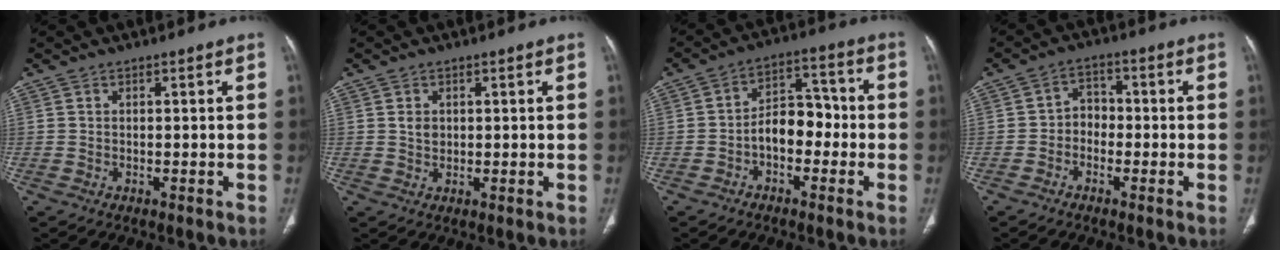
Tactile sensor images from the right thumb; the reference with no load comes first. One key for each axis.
{"total": 2.0, "fx": 0.5, "fy": 1.5, "fz": 1.1, "tx": -0.015, "ty": -0.004, "tz": 0.012}
{"total": 8.1, "fx": -2.1, "fy": 5.4, "fz": 5.7, "tx": -0.062, "ty": 0.042, "tz": -0.046}
{"total": 4.2, "fx": -1.4, "fy": 3.4, "fz": 2.0, "tx": -0.007, "ty": 0.024, "tz": -0.036}